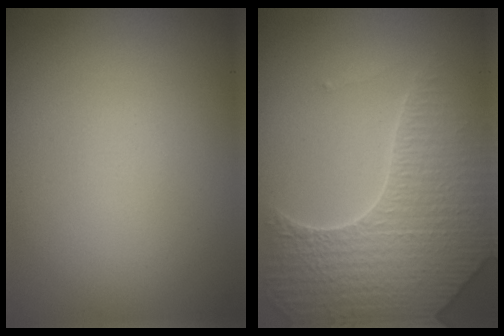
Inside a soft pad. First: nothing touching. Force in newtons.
{"total": 8.2, "press": 5.8, "slide": 5.9}